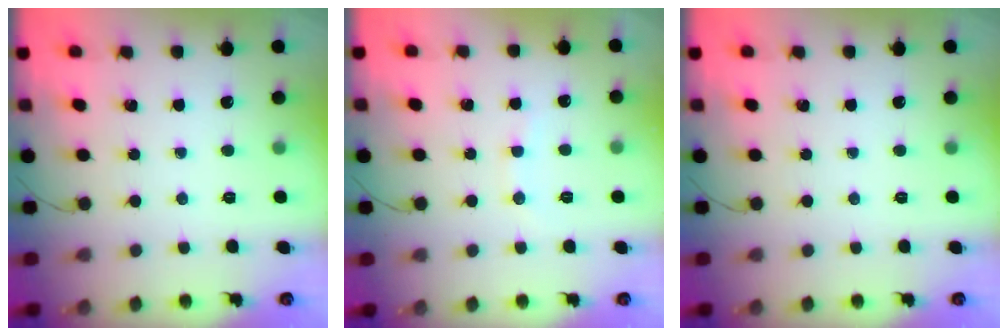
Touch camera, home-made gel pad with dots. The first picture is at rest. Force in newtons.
{"total": 3.3, "press": 3.2, "slide": 0.9}
{"total": 0.0}